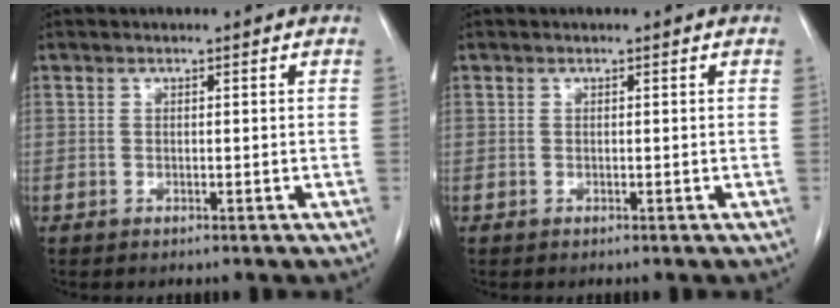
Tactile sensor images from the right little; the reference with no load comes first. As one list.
[{"total": 0.0}]